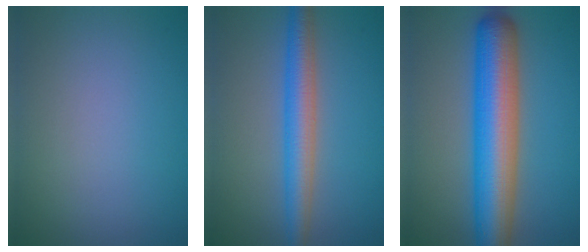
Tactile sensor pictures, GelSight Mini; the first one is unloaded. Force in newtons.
{"total": 4.6, "press": 4.6, "slide": 0.1}
{"total": 10.1, "press": 10.1, "slide": 0.3}